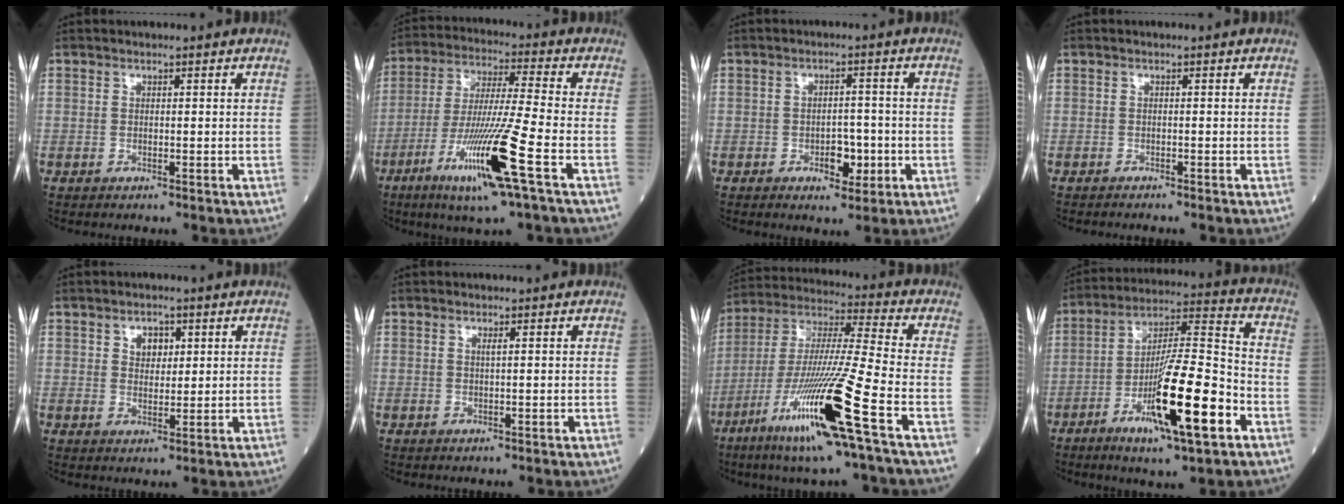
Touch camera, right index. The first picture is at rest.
{"total": 15.0, "force": [-6.4, -0.8, 13.5], "torque": [-0.273, -0.025, -0.117]}
{"total": 4.1, "force": [-1.4, 2.2, 3.2], "torque": [-0.044, 0.004, -0.013]}
{"total": 1.1, "force": [-1.0, -0.1, 0.4], "torque": [-0.006, 0.000, -0.012]}
{"total": 3.1, "force": [1.4, 2.0, 1.9], "torque": [-0.027, 0.004, 0.026]}
{"total": 0.6, "force": [0.3, -0.1, 0.5], "torque": [-0.015, 0.000, 0.009]}
{"total": 19.1, "force": [-8.7, -1.0, 16.9], "torque": [-0.357, -0.041, -0.167]}
{"total": 17.0, "force": [-6.9, 1.6, 15.4], "torque": [-0.274, -0.015, -0.116]}